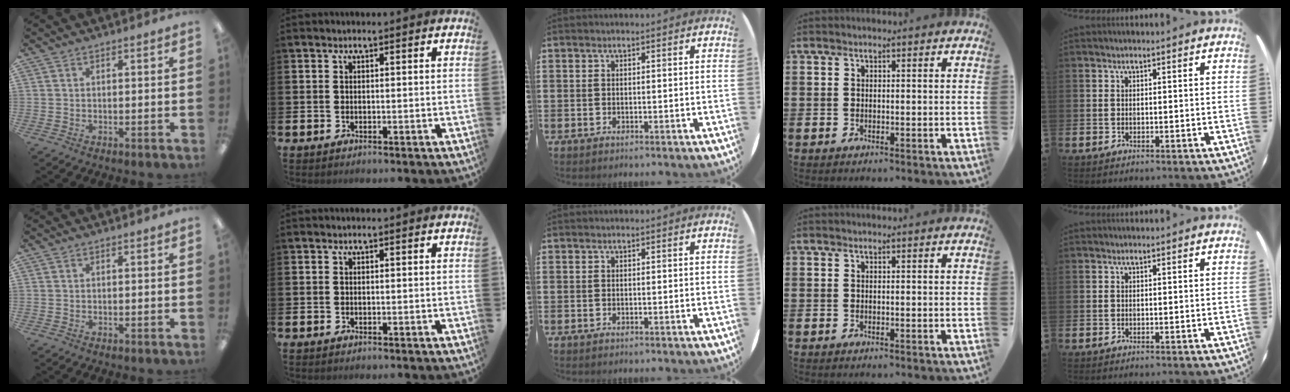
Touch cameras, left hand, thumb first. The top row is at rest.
{}